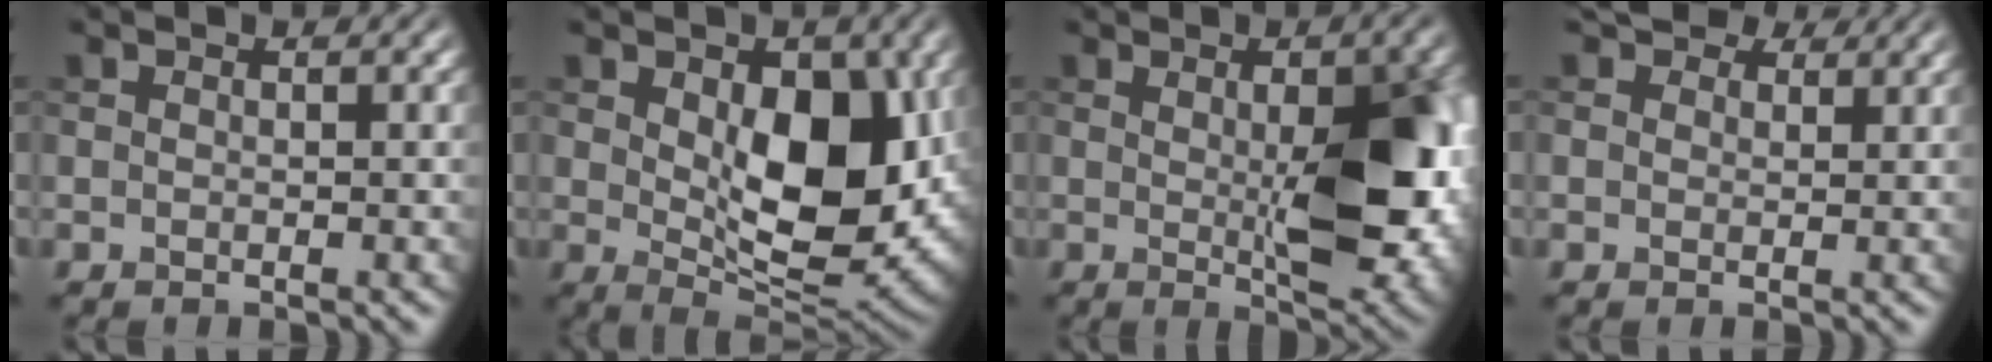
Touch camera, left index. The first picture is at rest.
{"total": 10.3, "force": [0.9, 5.8, 8.5], "torque": [-0.128, -0.017, 0.022]}
{"total": 10.5, "force": [0.1, 4.0, 9.7], "torque": [-0.134, -0.015, 0.016]}
{"total": 4.3, "force": [3.0, 2.5, 1.8], "torque": [-0.040, -0.002, 0.042]}